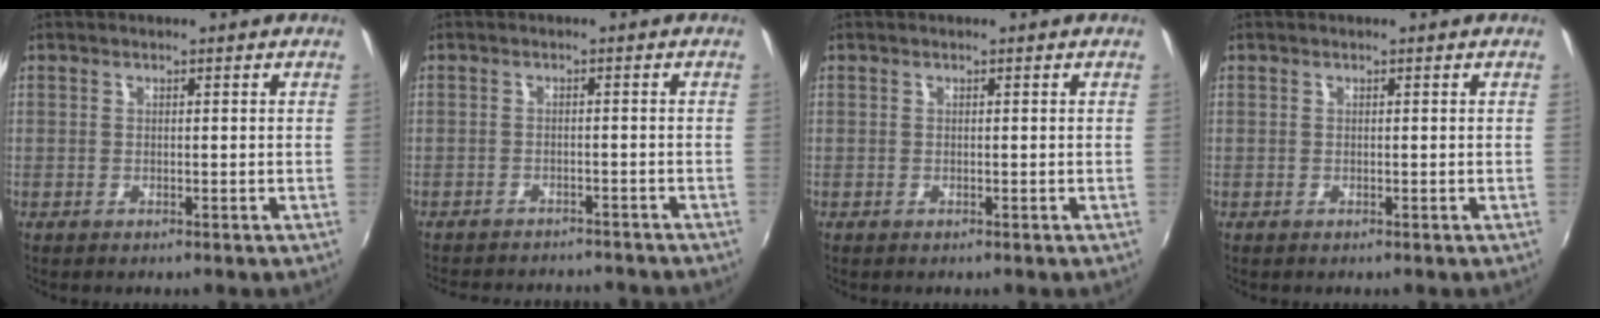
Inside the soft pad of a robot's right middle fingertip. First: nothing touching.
{"total": 11.1, "force": [-10.0, 2.8, 3.9], "torque": [-0.089, -0.012, -0.137]}
{"total": 0.0}
{"total": 0.0}